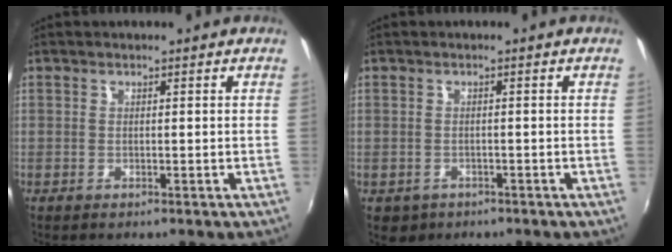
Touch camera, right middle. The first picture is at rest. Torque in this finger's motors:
{"motor_torque": [0.15, -0.08, -0.02, 0.00]}